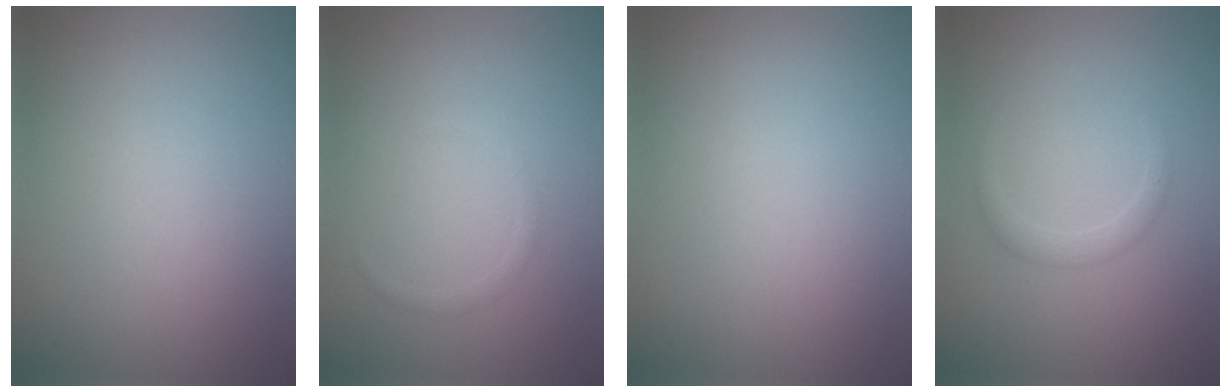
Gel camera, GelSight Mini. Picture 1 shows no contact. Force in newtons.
{"total": 0.7, "press": 0.7, "slide": 0.1}
{"total": 0.0}
{"total": 1.4, "press": 1.4, "slide": 0.1}